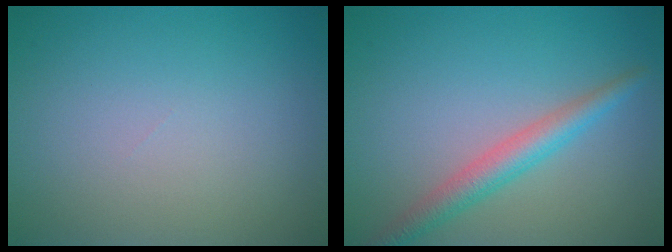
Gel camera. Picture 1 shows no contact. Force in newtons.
{"total": 3.2, "press": 3.2, "slide": 0.1}